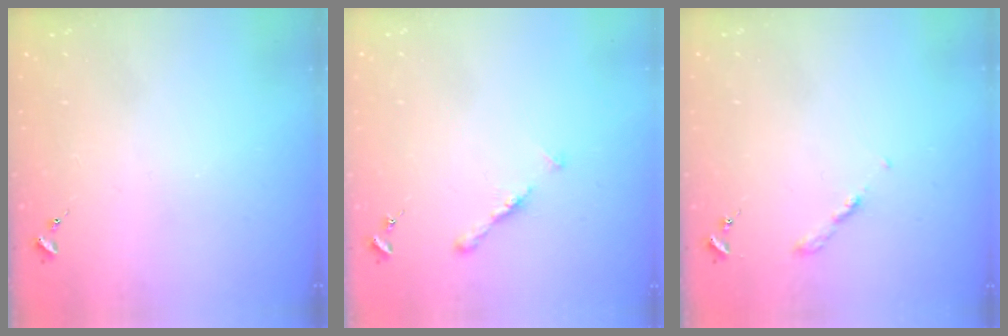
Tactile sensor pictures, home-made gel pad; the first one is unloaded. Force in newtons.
{"total": 5.3, "press": 5.2, "slide": 0.6}
{"total": 2.7, "press": 2.6, "slide": 0.3}